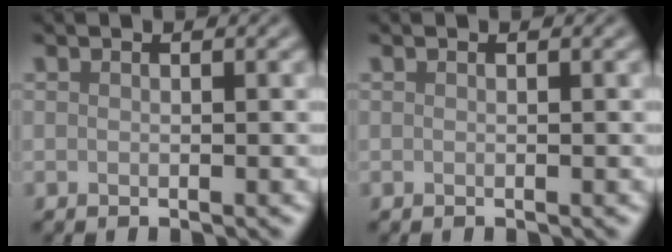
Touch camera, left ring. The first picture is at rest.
{"total": 0.0}